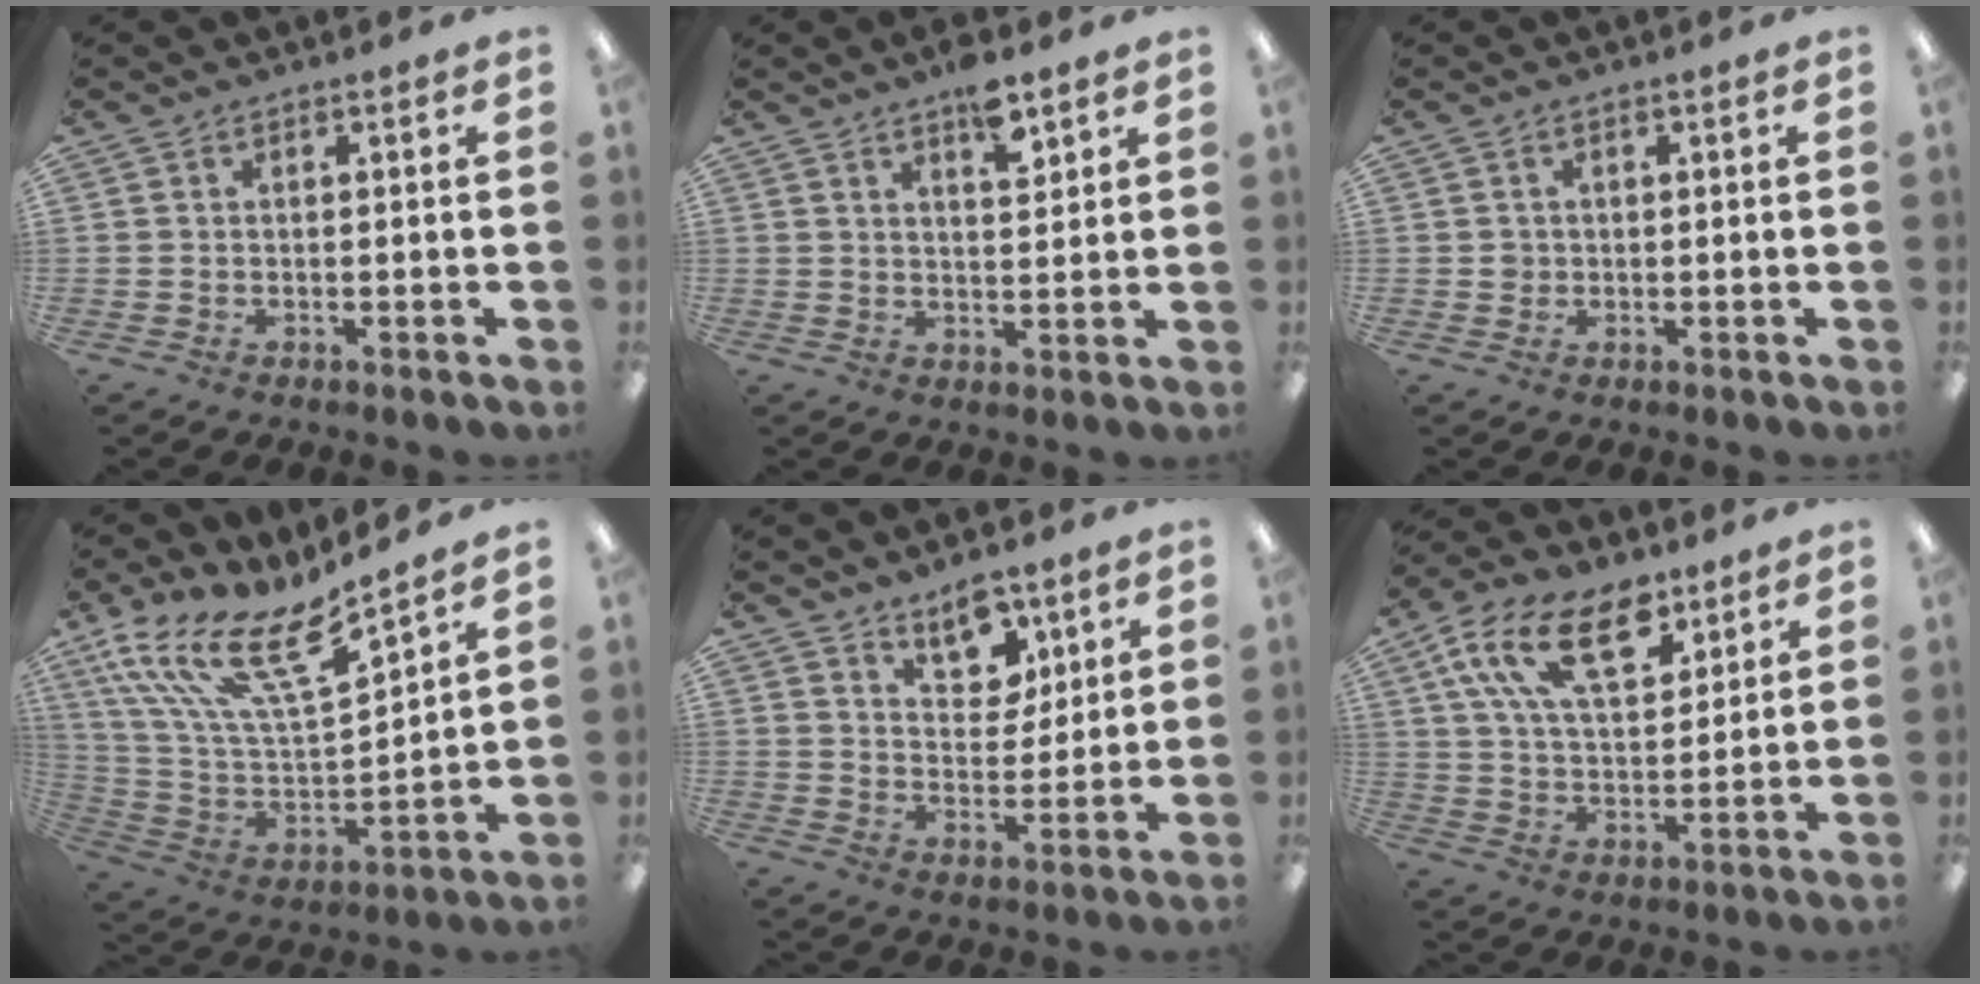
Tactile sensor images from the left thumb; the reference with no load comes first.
{"total": 7.1, "force": [4.9, 2.7, 4.4], "torque": [-0.057, -0.027, 0.079]}
{"total": 1.7, "force": [0.1, 1.6, 0.4], "torque": [-0.010, 0.007, -0.001]}
{"total": 18.8, "force": [12.8, 5.5, 12.6], "torque": [-0.258, -0.081, 0.223]}
{"total": 9.2, "force": [6.8, 5.1, 3.5], "torque": [-0.036, -0.043, 0.122]}
{"total": 17.4, "force": [9.7, 9.3, 11.1], "torque": [-0.192, -0.024, 0.173]}